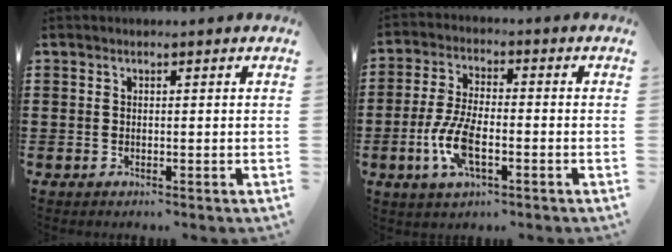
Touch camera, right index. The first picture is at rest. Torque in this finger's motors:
{"motor_torque": [2.14, 0.00, 0.77, 0.21]}